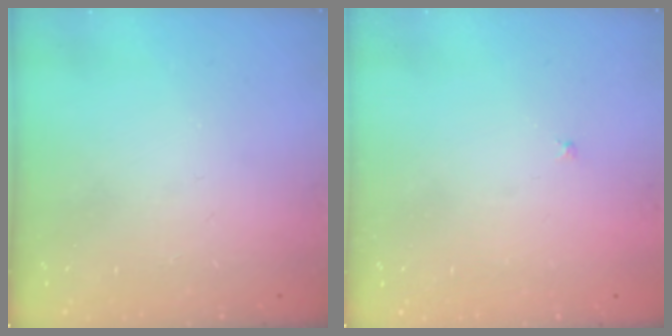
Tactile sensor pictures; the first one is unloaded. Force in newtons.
{"total": 0.9, "press": 0.9, "slide": 0.2}